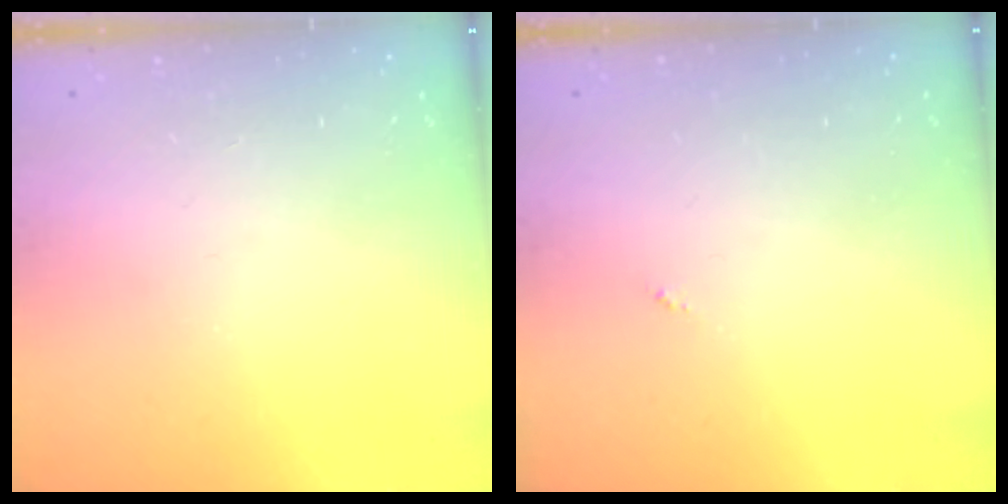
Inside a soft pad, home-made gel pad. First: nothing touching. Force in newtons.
{"total": 0.0}